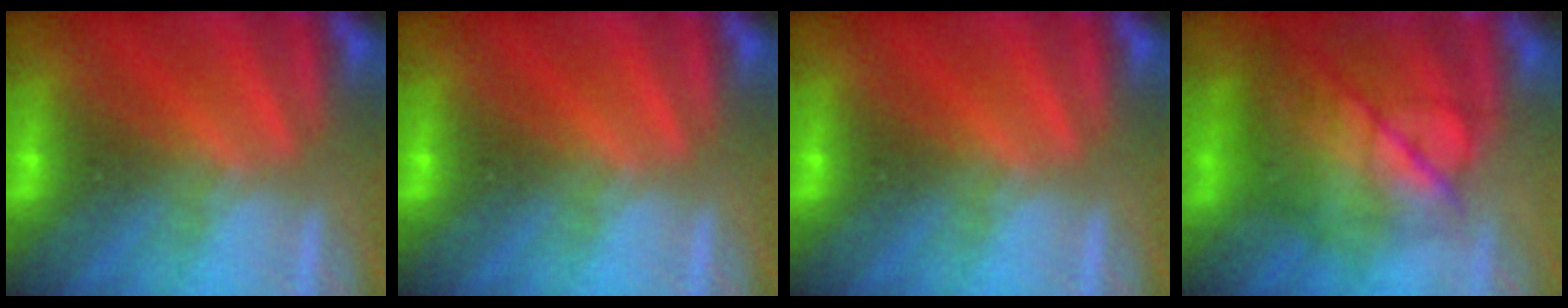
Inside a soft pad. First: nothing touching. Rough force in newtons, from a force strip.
{"total": 0.0}
{"total": 0.0}
{"total": 7.6}